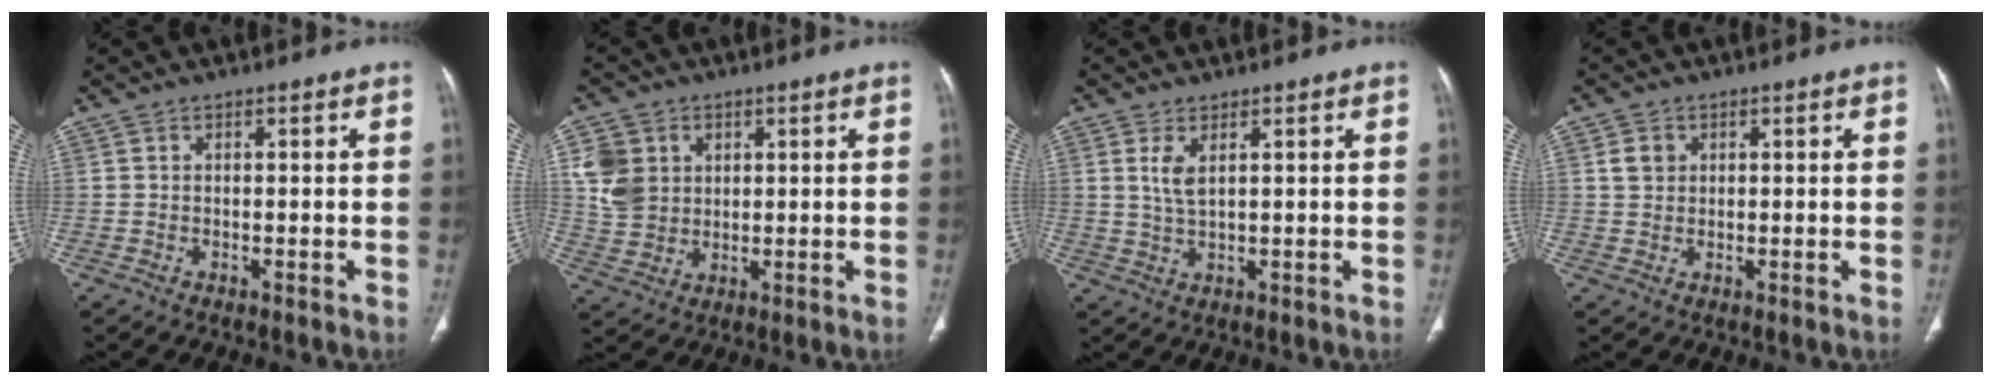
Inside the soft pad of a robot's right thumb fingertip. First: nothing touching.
{"total": 8.7, "force": [2.5, 7.3, 4.0], "torque": [-0.057, -0.006, 0.057]}
{"total": 3.7, "force": [1.5, 1.4, 3.0], "torque": [-0.065, -0.009, 0.036]}
{"total": 2.8, "force": [0.9, 2.4, 1.2], "torque": [-0.013, -0.001, 0.018]}